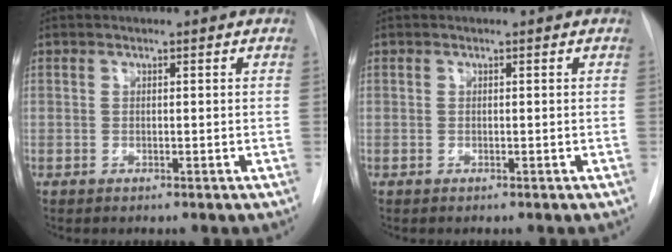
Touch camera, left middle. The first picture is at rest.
{"total": 0.0}